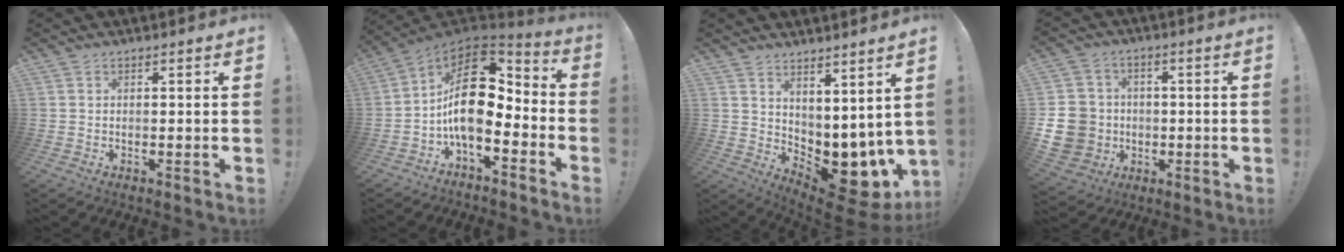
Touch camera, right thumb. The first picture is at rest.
{"total": 18.9, "force": [0.9, 10.4, 15.8], "torque": [-0.269, -0.005, 0.021]}
{"total": 4.8, "force": [0.8, 3.0, 3.7], "torque": [-0.024, -0.052, 0.019]}
{"total": 13.8, "force": [-2.8, 12.5, 5.2], "torque": [-0.110, 0.027, -0.040]}